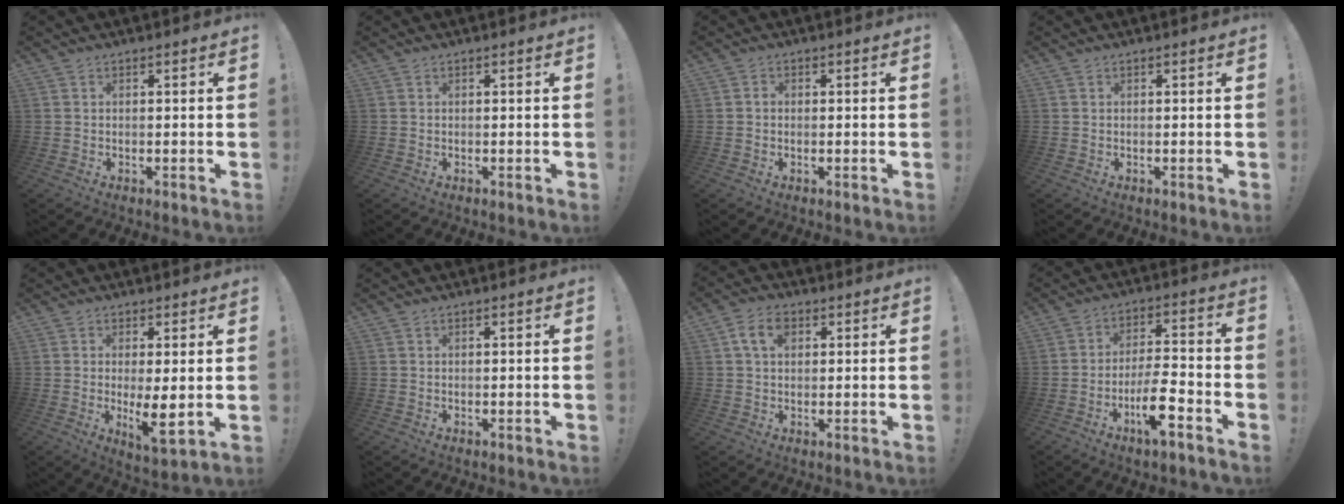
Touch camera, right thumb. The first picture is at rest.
{"total": 0.0}
{"total": 1.0, "force": [-0.5, 0.7, 0.6], "torque": [-0.012, 0.005, -0.009]}
{"total": 0.0}
{"total": 7.8, "force": [-0.3, 2.0, 7.5], "torque": [-0.103, -0.026, -0.003]}
{"total": 0.0}
{"total": 6.9, "force": [2.2, 4.6, 4.7], "torque": [-0.079, 0.010, 0.042]}
{"total": 11.5, "force": [-5.6, 3.0, 9.6], "torque": [-0.173, 0.023, -0.094]}